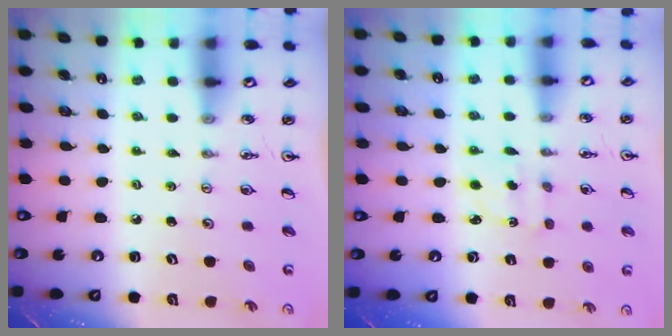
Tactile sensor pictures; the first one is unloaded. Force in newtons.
{"total": 2.1, "press": 2.1, "slide": 0.6}